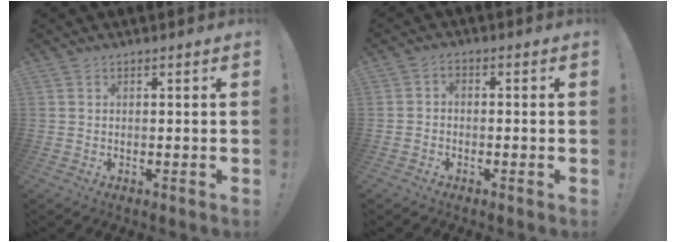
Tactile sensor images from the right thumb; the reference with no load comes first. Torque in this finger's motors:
{"motor_torque": [0.02, 0.01, -0.01, 0.01, 0.00]}